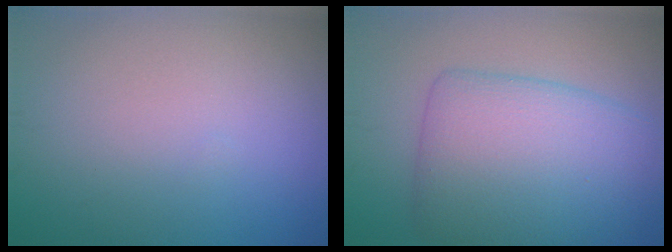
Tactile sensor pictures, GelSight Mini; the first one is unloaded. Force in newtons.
{"total": 7.6, "press": 7.5, "slide": 0.2}